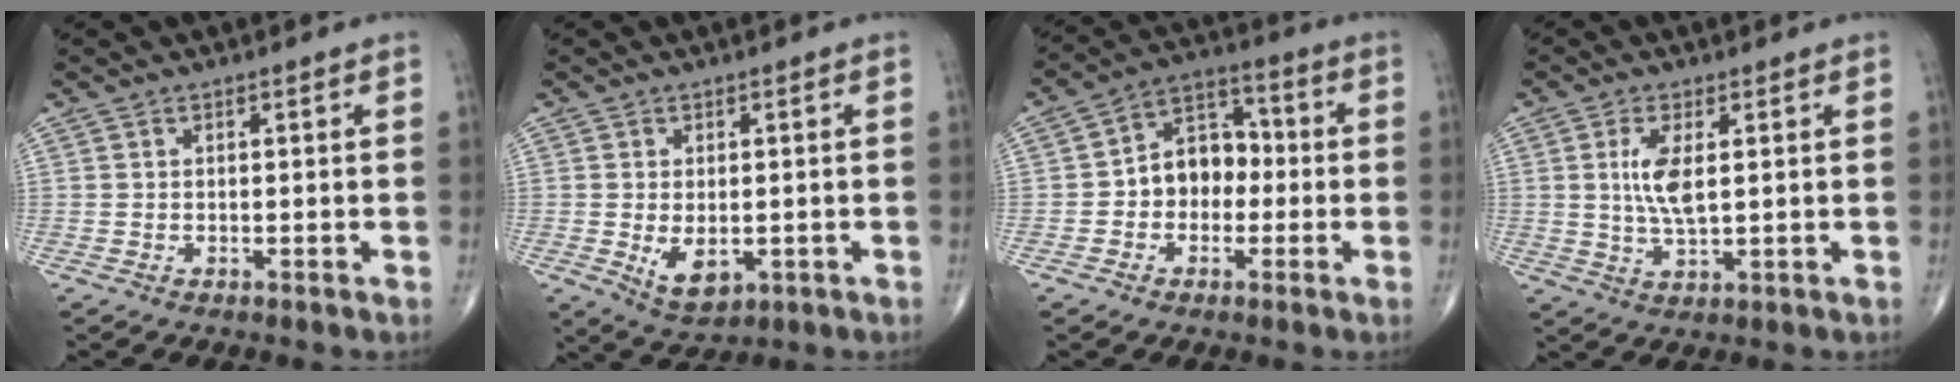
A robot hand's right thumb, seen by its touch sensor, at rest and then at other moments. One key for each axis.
{"total": 5.8, "fx": -1.0, "fy": 3.5, "fz": 4.5, "tx": -0.067, "ty": -0.013, "tz": -0.004}
{"total": 9.7, "fx": -0.9, "fy": 7.4, "fz": 6.3, "tx": -0.064, "ty": 0.038, "tz": -0.029}
{"total": 6.2, "fx": 1.3, "fy": 2.3, "fz": 5.7, "tx": -0.120, "ty": -0.010, "tz": 0.028}